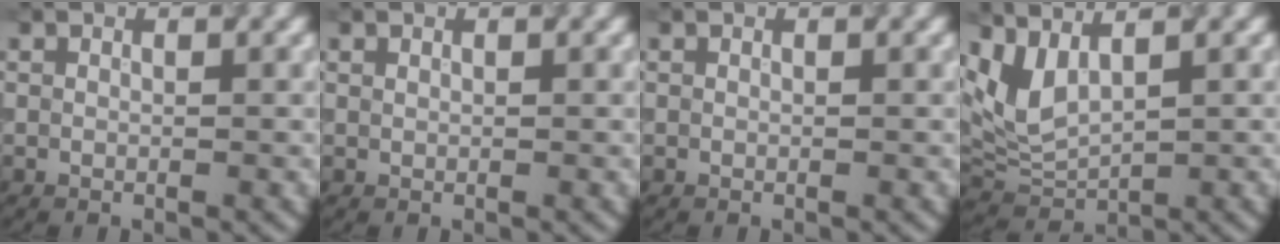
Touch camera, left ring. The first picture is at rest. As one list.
[{"total": 0.0}, {"total": 0.0}, {"total": 4.2, "force": [2.0, 2.0, 3.1], "torque": [-0.083, -0.003, 0.048]}]